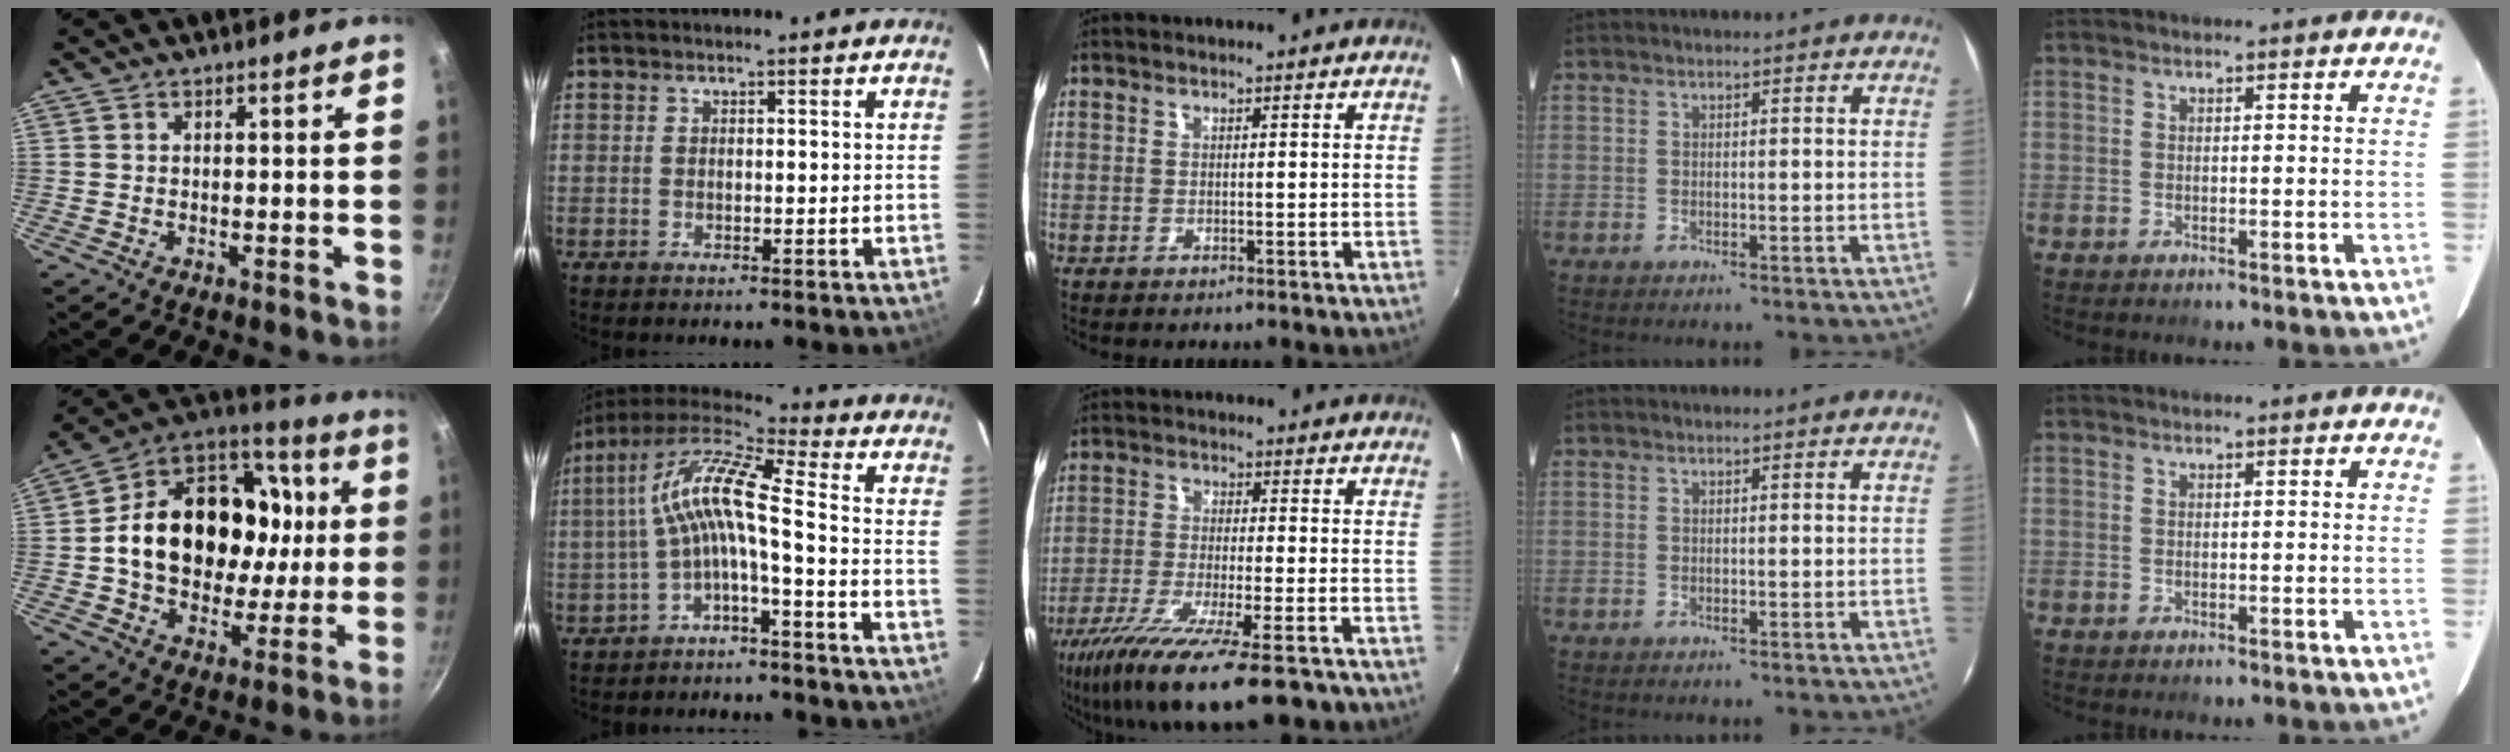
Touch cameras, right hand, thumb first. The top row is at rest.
{"thumb": {"total": 26.1, "force": [1.7, 19.9, 16.8], "torque": [-0.259, 0.036, 0.029]}, "index": {"total": 11.9, "force": [-1.8, 1.8, 11.6], "torque": [-0.235, 0.021, -0.037]}, "middle": {"total": 17.4, "force": [-11.8, 3.5, 12.4], "torque": [-0.240, -0.064, -0.201]}}